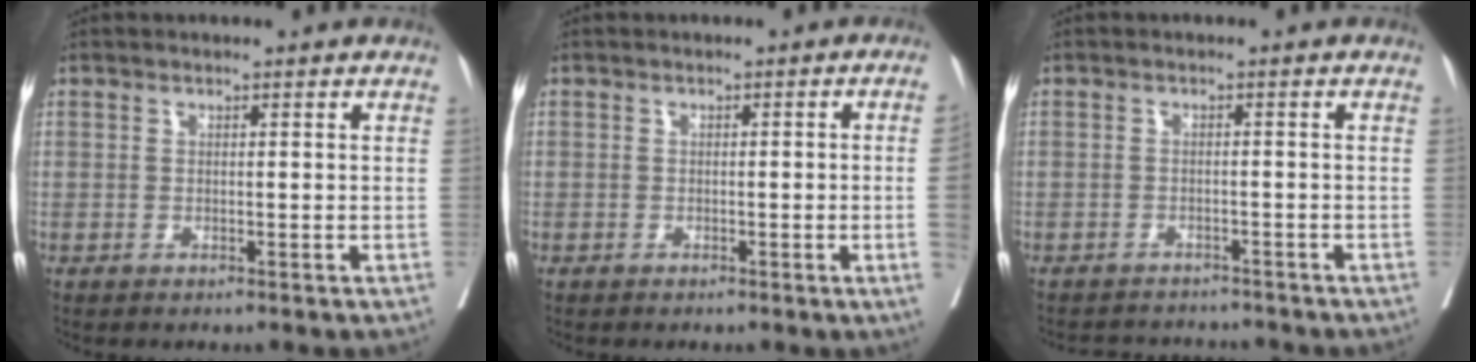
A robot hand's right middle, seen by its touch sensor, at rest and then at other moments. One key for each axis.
{"total": 3.2, "fx": -0.6, "fy": -0.8, "fz": 3.1, "tx": -0.040, "ty": -0.001, "tz": -0.004}
{"total": 6.1, "fx": -5.9, "fy": 1.2, "fz": 0.6, "tx": -0.006, "ty": 0.000, "tz": -0.076}